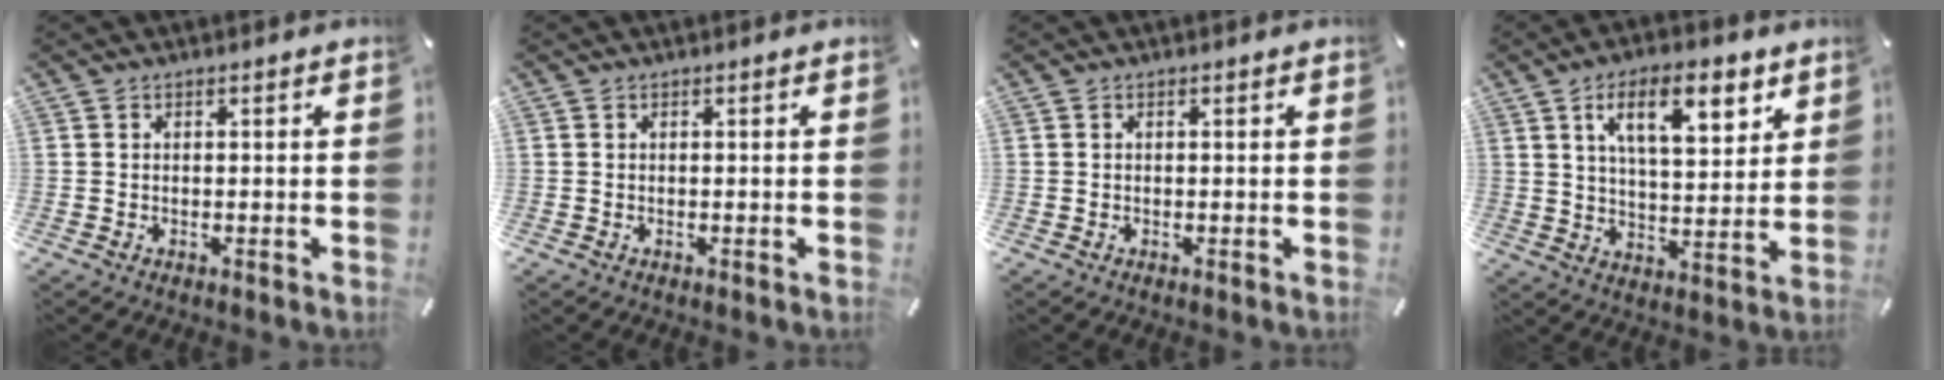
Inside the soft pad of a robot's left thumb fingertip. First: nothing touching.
{"total": 0.0}
{"total": 0.0}
{"total": 13.4, "force": [7.0, 5.9, 9.8], "torque": [-0.150, -0.018, 0.118]}